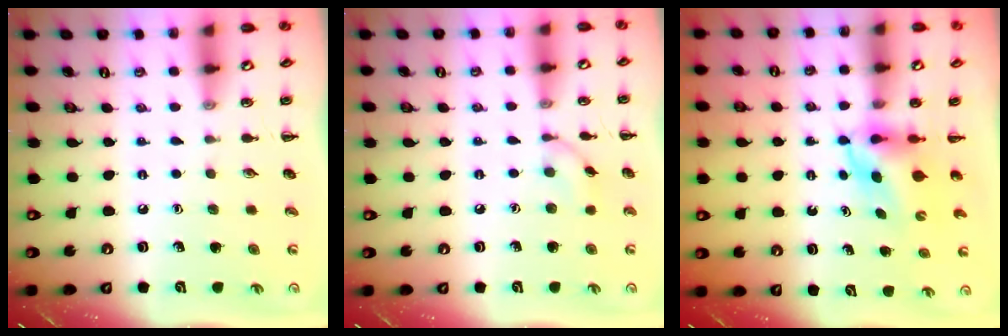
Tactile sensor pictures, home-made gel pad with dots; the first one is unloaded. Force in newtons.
{"total": 6.4, "press": 6.3, "slide": 0.5}
{"total": 5.8, "press": 5.7, "slide": 1.0}